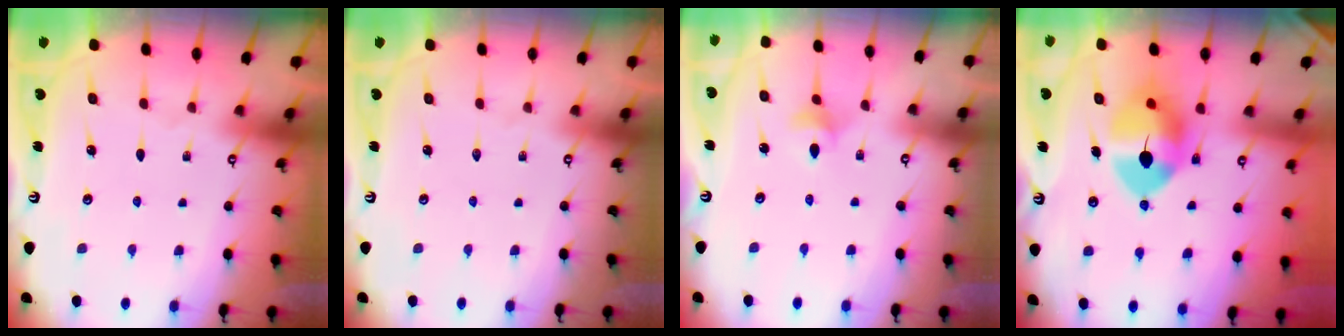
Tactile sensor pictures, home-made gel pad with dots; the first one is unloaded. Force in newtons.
{"total": 0.0}
{"total": 5.0, "press": 4.9, "slide": 1.0}
{"total": 10.0, "press": 9.9, "slide": 1.6}